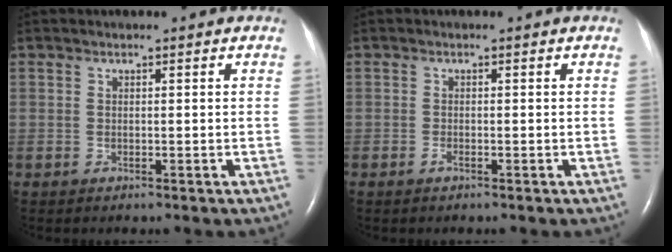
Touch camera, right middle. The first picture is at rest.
{"total": 0.5, "force": [-0.3, 0.1, 0.4], "torque": [-0.006, 0.000, -0.004]}